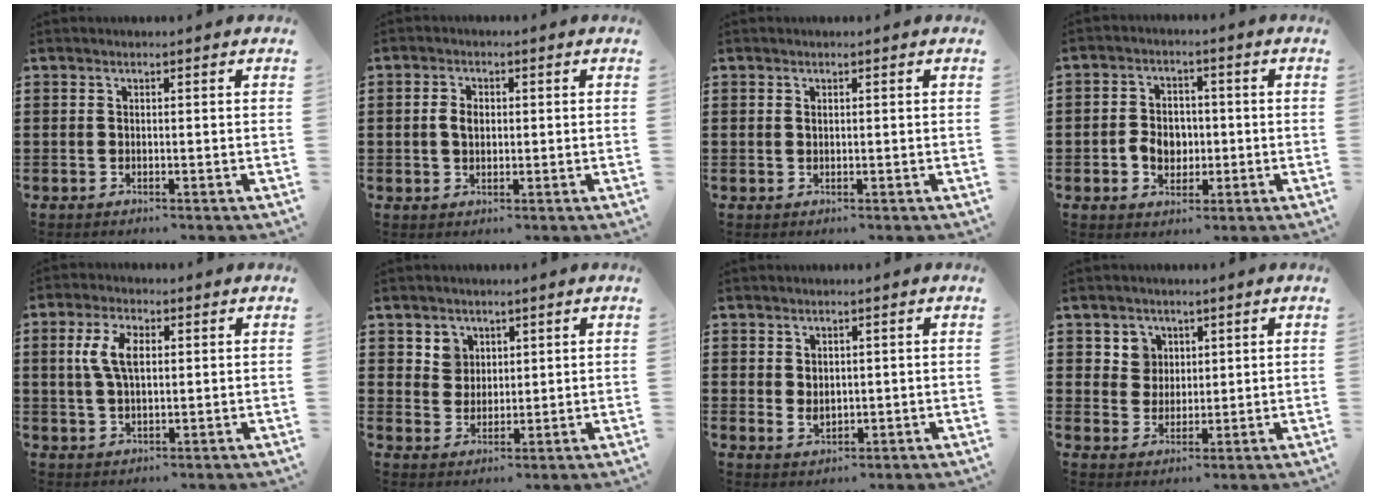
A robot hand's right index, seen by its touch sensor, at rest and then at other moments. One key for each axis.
{"total": 2.6, "fx": 0.1, "fy": 1.7, "fz": 2.0, "tx": -0.041, "ty": 0.009, "tz": 0.000}
{"total": 0.8, "fx": 0.6, "fy": 0.4, "fz": 0.4, "tx": -0.010, "ty": 0.003, "tz": 0.011}
{"total": 4.7, "fx": -0.8, "fy": 3.9, "fz": 2.5, "tx": -0.055, "ty": 0.004, "tz": -0.021}
{"total": 6.0, "fx": 1.2, "fy": 3.0, "fz": 5.1, "tx": -0.115, "ty": 0.012, "tz": 0.016}
{"total": 3.9, "fx": 2.2, "fy": 3.2, "fz": 0.4, "tx": -0.015, "ty": 0.010, "tz": 0.040}
{"total": 2.2, "fx": 0.6, "fy": 1.7, "fz": 1.1, "tx": -0.026, "ty": 0.006, "tz": 0.012}
{"total": 4.2, "fx": 2.0, "fy": 3.6, "fz": 0.4, "tx": -0.019, "ty": 0.010, "tz": 0.037}